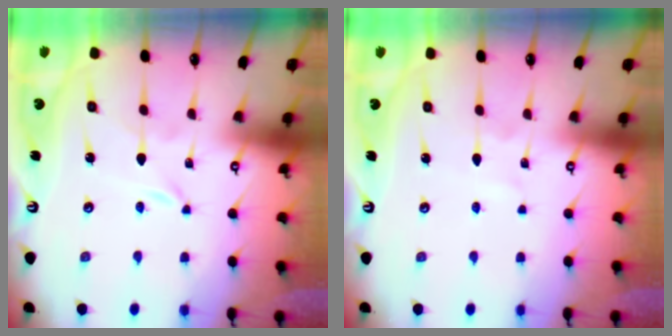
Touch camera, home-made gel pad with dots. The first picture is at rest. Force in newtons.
{"total": 2.2, "press": 2.1, "slide": 0.3}